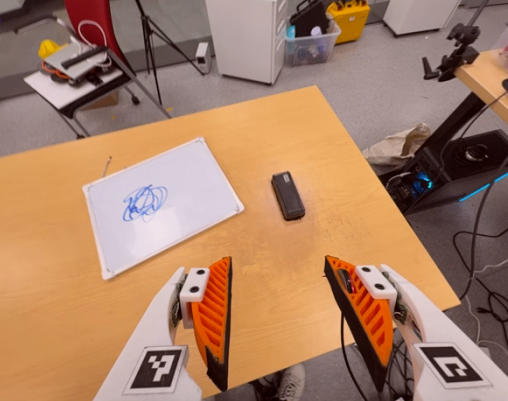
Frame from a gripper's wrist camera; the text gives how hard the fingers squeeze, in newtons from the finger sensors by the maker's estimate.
{"total": 0.0}